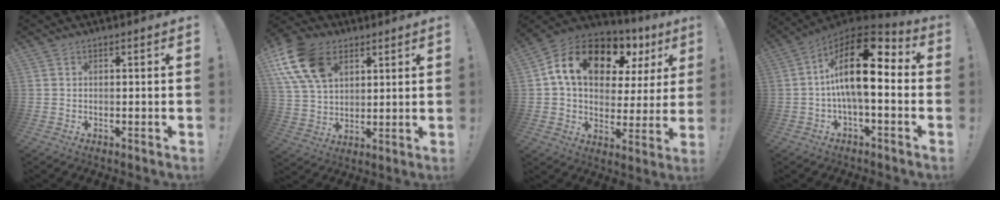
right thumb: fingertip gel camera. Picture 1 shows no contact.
{"total": 17.4, "force": [7.8, 12.1, 9.8], "torque": [-0.179, -0.029, 0.151]}
{"total": 17.8, "force": [9.2, 10.1, 11.5], "torque": [-0.197, -0.038, 0.162]}
{"total": 18.5, "force": [2.4, 7.4, 16.8], "torque": [-0.300, -0.009, 0.038]}